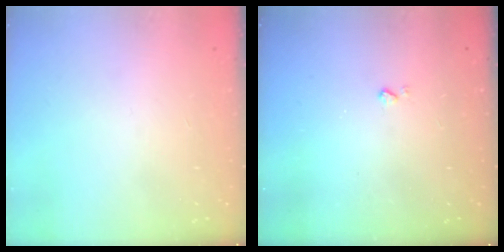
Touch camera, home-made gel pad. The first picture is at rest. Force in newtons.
{"total": 2.5, "press": 2.4, "slide": 0.5}